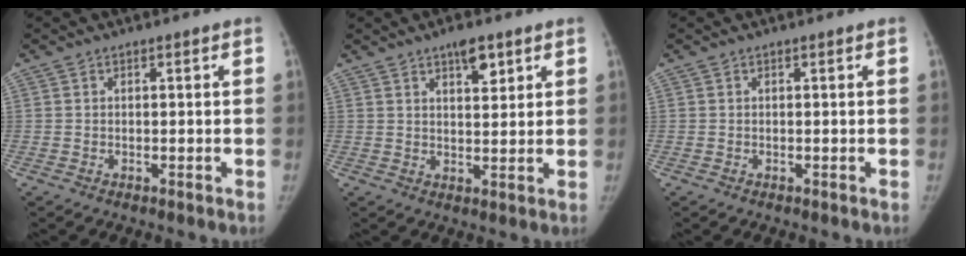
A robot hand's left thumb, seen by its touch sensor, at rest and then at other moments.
{"total": 5.1, "force": [3.1, 2.0, 3.5], "torque": [-0.038, -0.018, 0.048]}
{"total": 0.0}